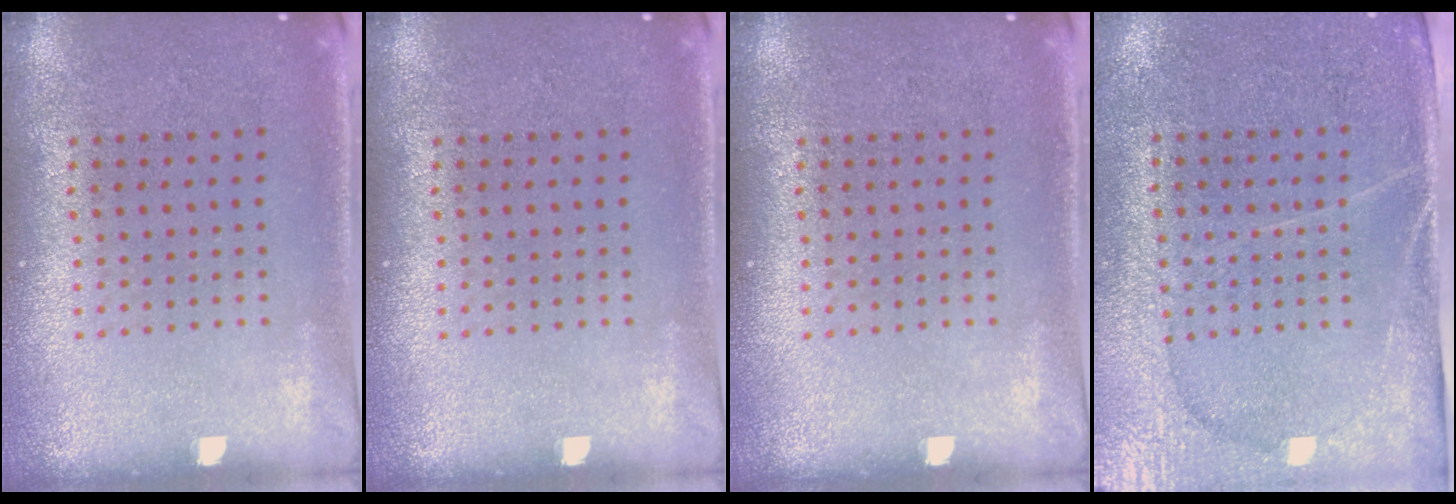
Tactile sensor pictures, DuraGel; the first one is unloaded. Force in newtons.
{"total": 0.0}
{"total": 0.0}
{"total": 2.9, "press": 2.7, "slide": 1.2}